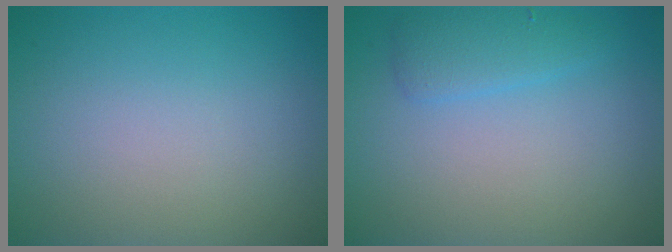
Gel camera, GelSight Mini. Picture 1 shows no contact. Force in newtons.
{"total": 2.1, "press": 2.1, "slide": 0.2}